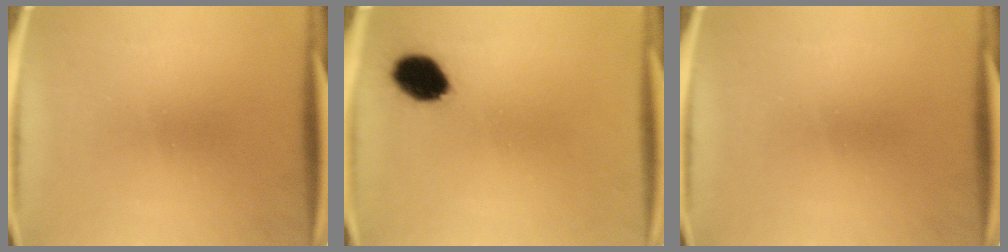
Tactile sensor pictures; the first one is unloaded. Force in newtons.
{"total": 8.9}
{"total": 0.0}